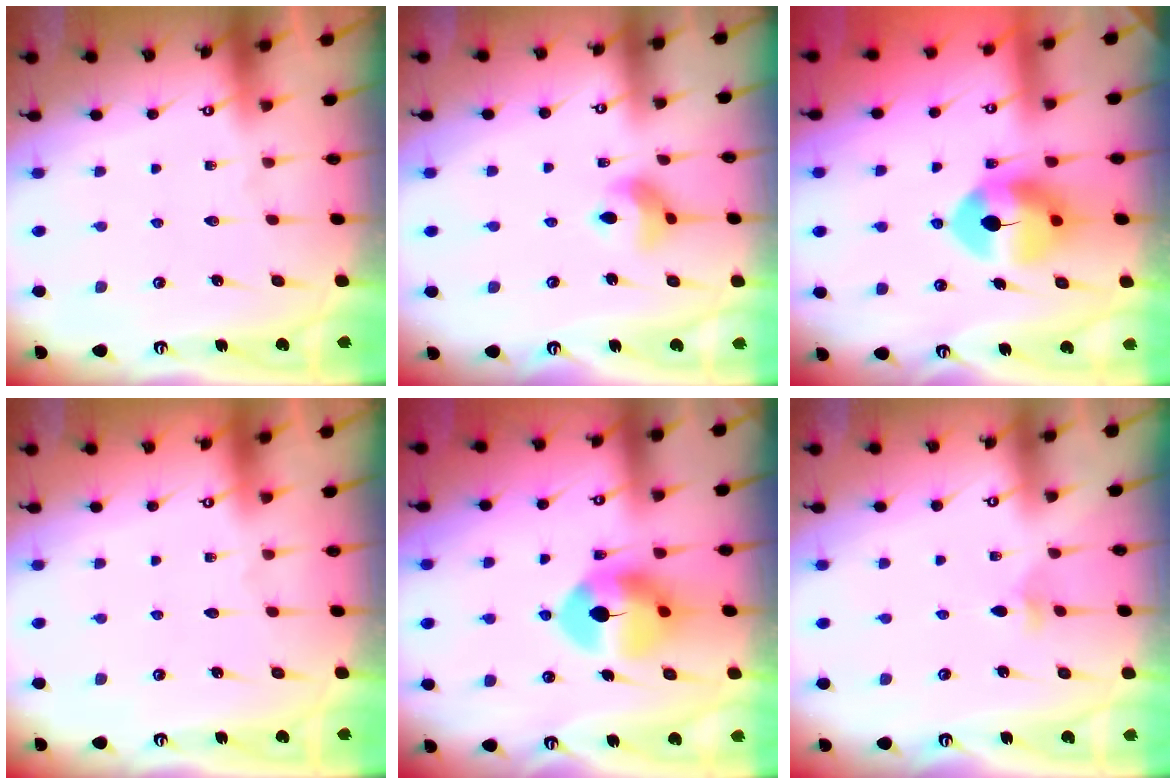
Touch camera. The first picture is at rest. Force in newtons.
{"total": 9.2, "press": 9.1, "slide": 1.5}
{"total": 8.8, "press": 8.7, "slide": 1.2}
{"total": 0.0}
{"total": 9.0, "press": 9.0, "slide": 0.6}
{"total": 3.5, "press": 3.5, "slide": 0.7}